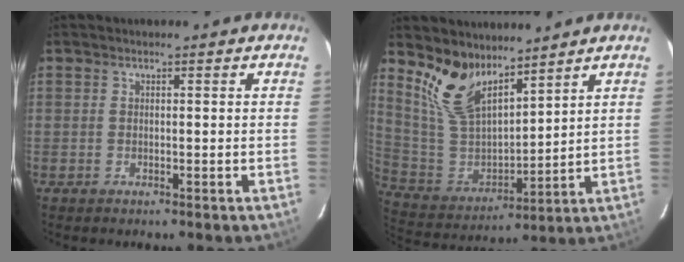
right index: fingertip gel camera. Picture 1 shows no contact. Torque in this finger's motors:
{"motor_torque": [0.24, 0.47, 0.50, 0.11]}